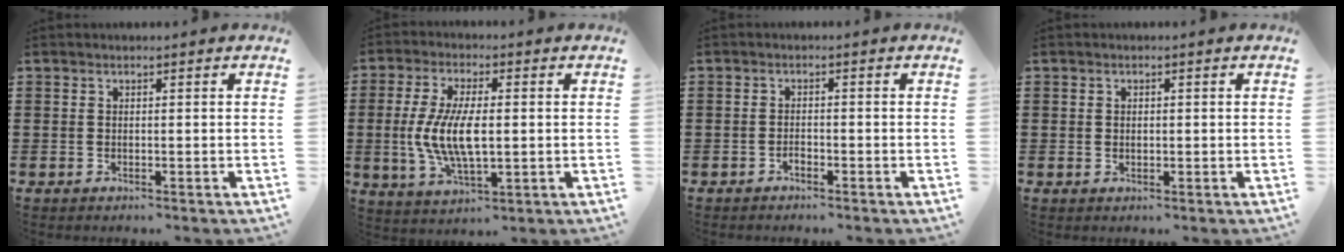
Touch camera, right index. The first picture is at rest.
{"total": 9.4, "force": [-0.3, 3.9, 8.6], "torque": [-0.196, -0.006, -0.014]}
{"total": 1.1, "force": [-0.9, 0.5, 0.5], "torque": [-0.013, -0.002, -0.016]}
{"total": 0.7, "force": [0.2, 0.6, 0.4], "torque": [-0.009, 0.005, 0.004]}